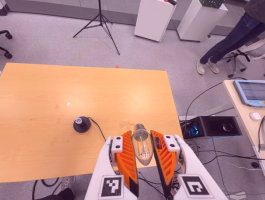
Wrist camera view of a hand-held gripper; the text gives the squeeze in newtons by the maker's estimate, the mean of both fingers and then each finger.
{"total": 13.8, "left": 15.1, "right": 12.4}